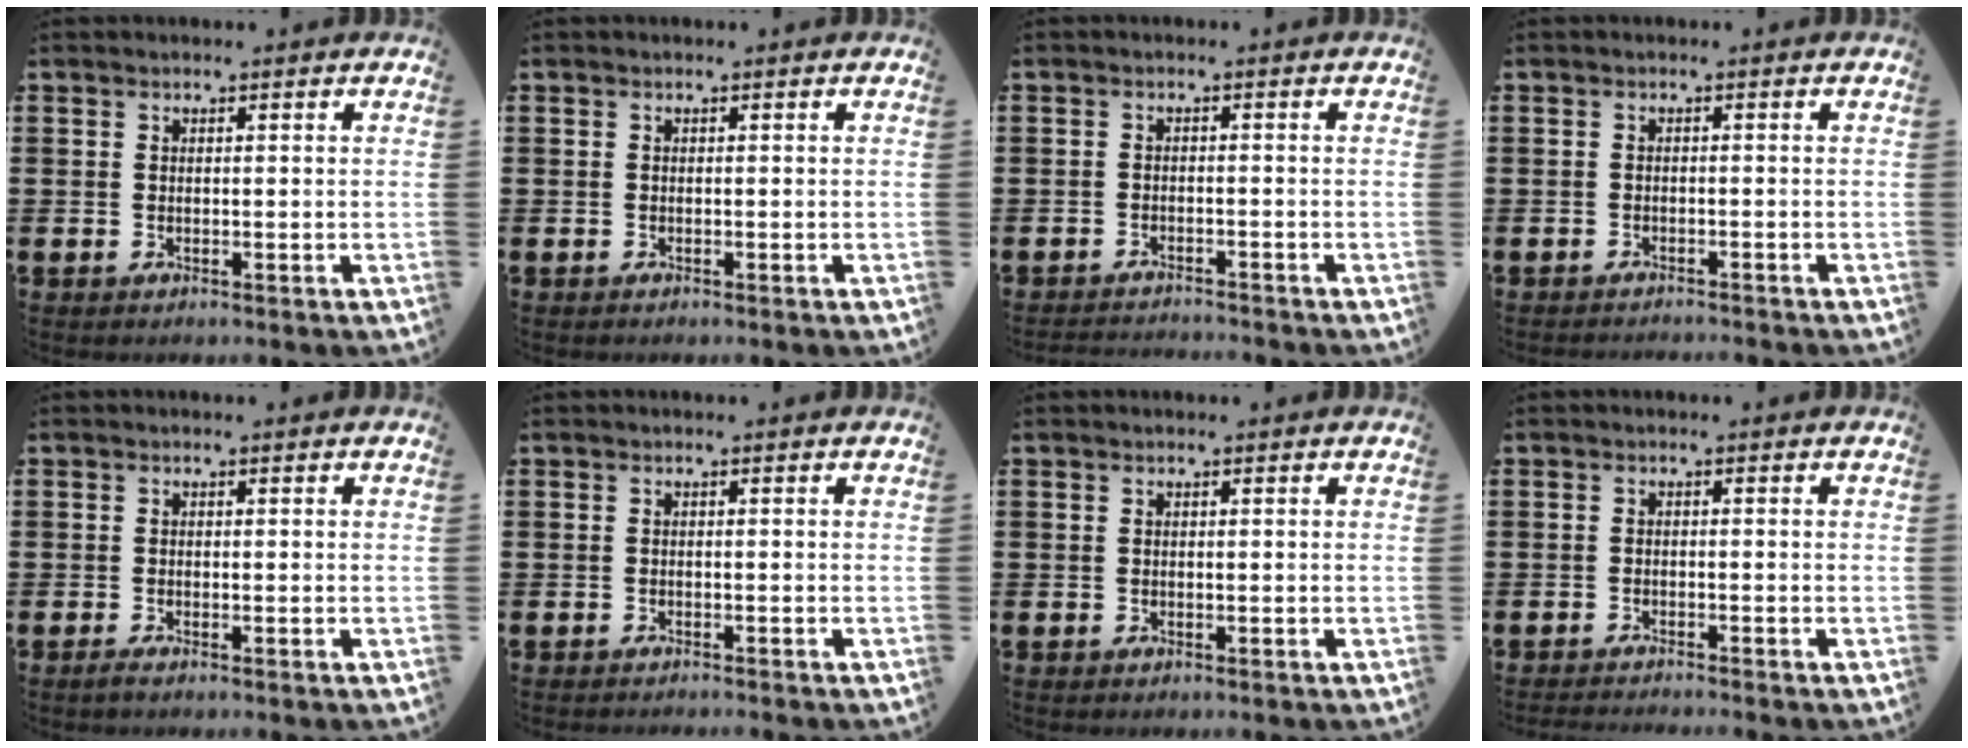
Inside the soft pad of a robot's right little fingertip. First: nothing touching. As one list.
[{"total": 0.0}, {"total": 1.5, "force": [-1.5, -0.1, -0.1], "torque": [-0.001, 0.004, -0.031]}, {"total": 0.9, "force": [-0.8, -0.1, 0.0], "torque": [0.000, 0.000, -0.018]}, {"total": 0.7, "force": [-0.4, 0.1, 0.6], "torque": [-0.001, -0.006, -0.009]}, {"total": 0.5, "force": [-0.5, -0.1, 0.0], "torque": [0.001, -0.002, -0.011]}, {"total": 0.0}, {"total": 1.0, "force": [-1.0, -0.2, 0.1], "torque": [-0.002, -0.002, -0.019]}]